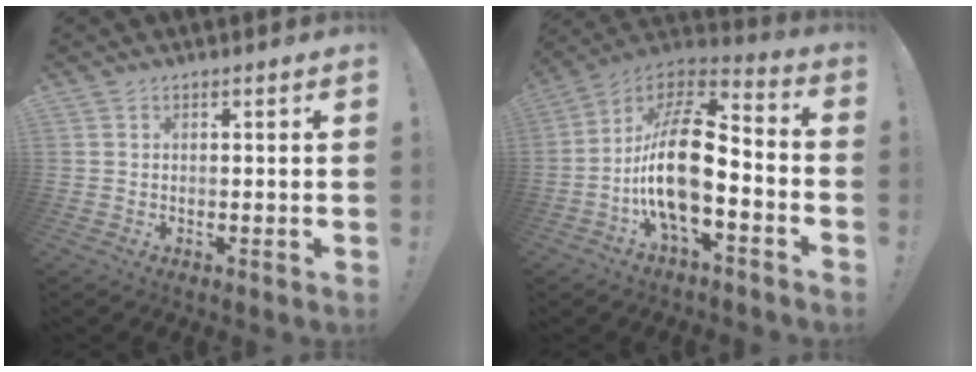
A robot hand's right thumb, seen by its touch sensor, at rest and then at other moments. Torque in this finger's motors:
{"motor_torque": [2.82, 2.19, 0.46, -0.24, 0.30]}